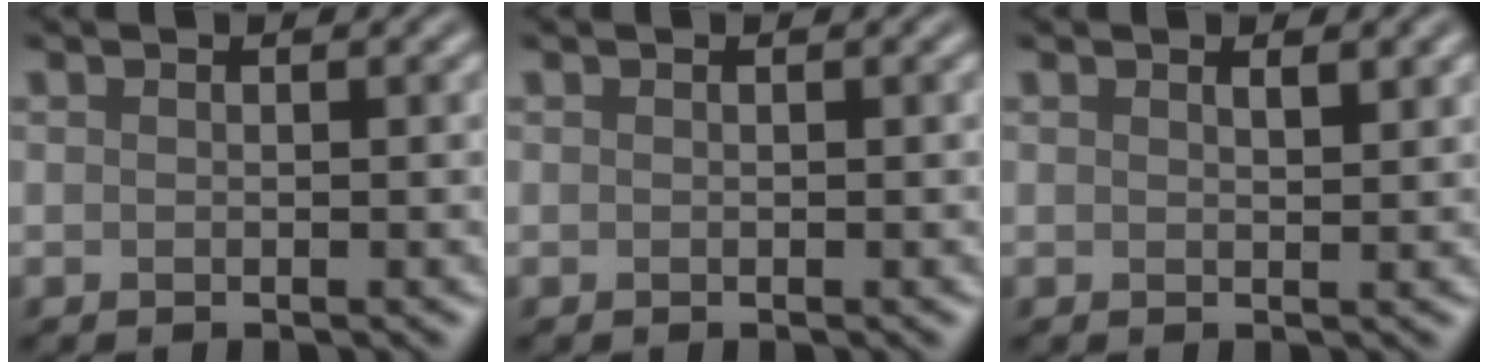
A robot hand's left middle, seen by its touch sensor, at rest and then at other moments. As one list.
[{"total": 0.0}, {"total": 1.1, "force": [0.8, 0.3, 0.7], "torque": [-0.009, -0.001, 0.013]}]